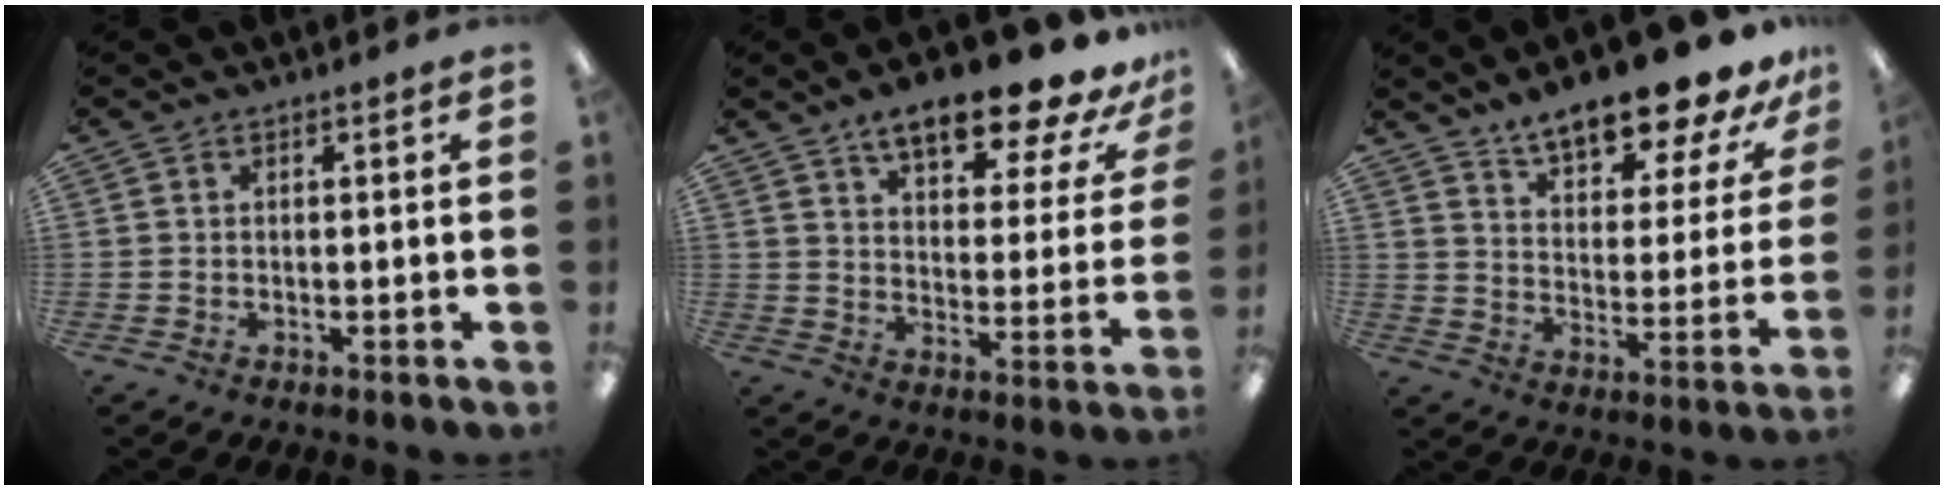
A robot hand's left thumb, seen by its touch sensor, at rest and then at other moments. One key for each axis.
{"total": 15.6, "fx": 12.3, "fy": 4.3, "fz": 8.5, "tx": -0.129, "ty": -0.078, "tz": 0.207}
{"total": 15.4, "fx": 13.5, "fy": 3.5, "fz": 6.6, "tx": -0.103, "ty": -0.099, "tz": 0.231}